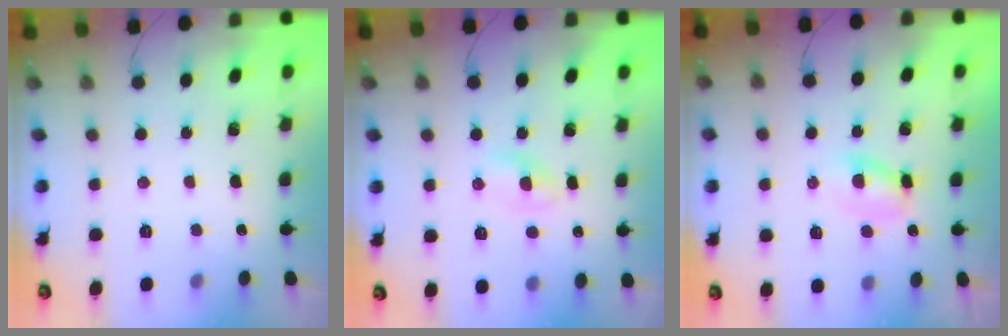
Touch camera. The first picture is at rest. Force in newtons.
{"total": 1.8, "press": 1.5, "slide": 0.9}
{"total": 3.3, "press": 3.1, "slide": 1.1}